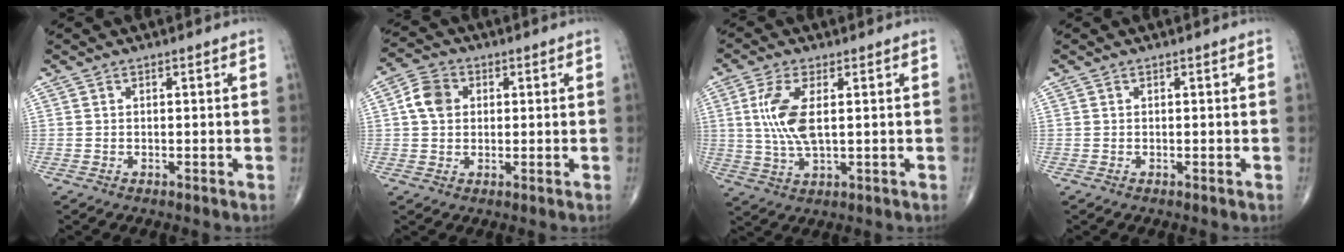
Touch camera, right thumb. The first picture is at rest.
{"total": 5.8, "force": [1.0, 4.7, 3.3], "torque": [-0.055, 0.008, 0.012]}
{"total": 8.4, "force": [1.4, 3.2, 7.7], "torque": [-0.178, -0.005, 0.030]}
{"total": 0.0}